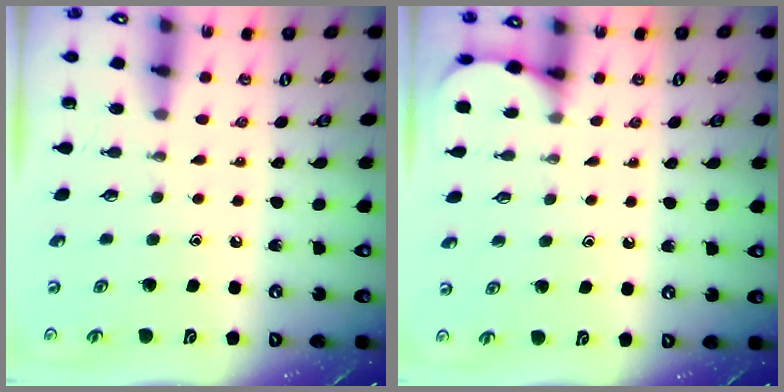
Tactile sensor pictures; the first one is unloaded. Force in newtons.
{"total": 2.4, "press": 2.4, "slide": 0.2}